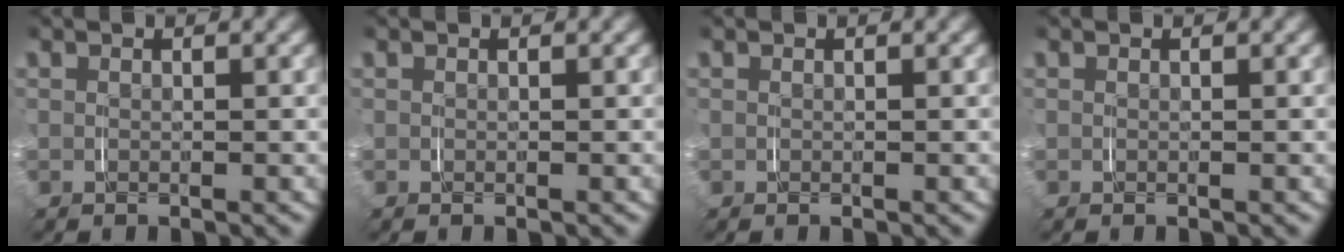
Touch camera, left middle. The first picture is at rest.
{"total": 0.0}
{"total": 0.0}
{"total": 0.0}